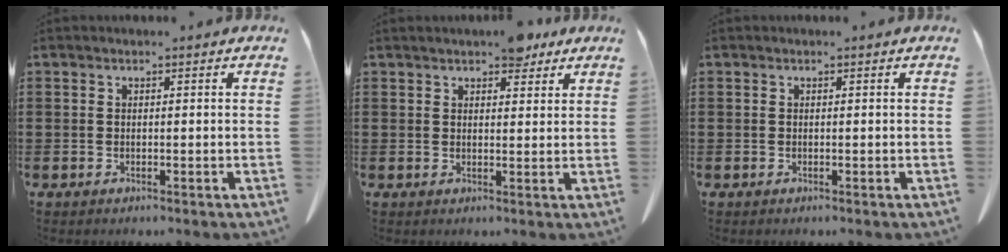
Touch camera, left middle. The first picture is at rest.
{"total": 4.0, "force": [3.3, 1.4, 1.8], "torque": [-0.034, 0.001, 0.060]}
{"total": 0.0}